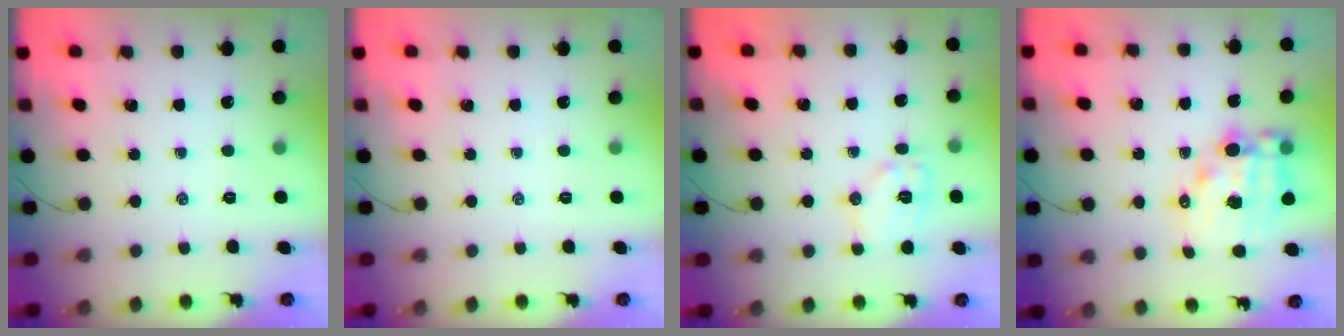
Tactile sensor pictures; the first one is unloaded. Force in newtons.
{"total": 0.0}
{"total": 8.9, "press": 8.9, "slide": 0.1}
{"total": 13.7, "press": 13.3, "slide": 3.2}